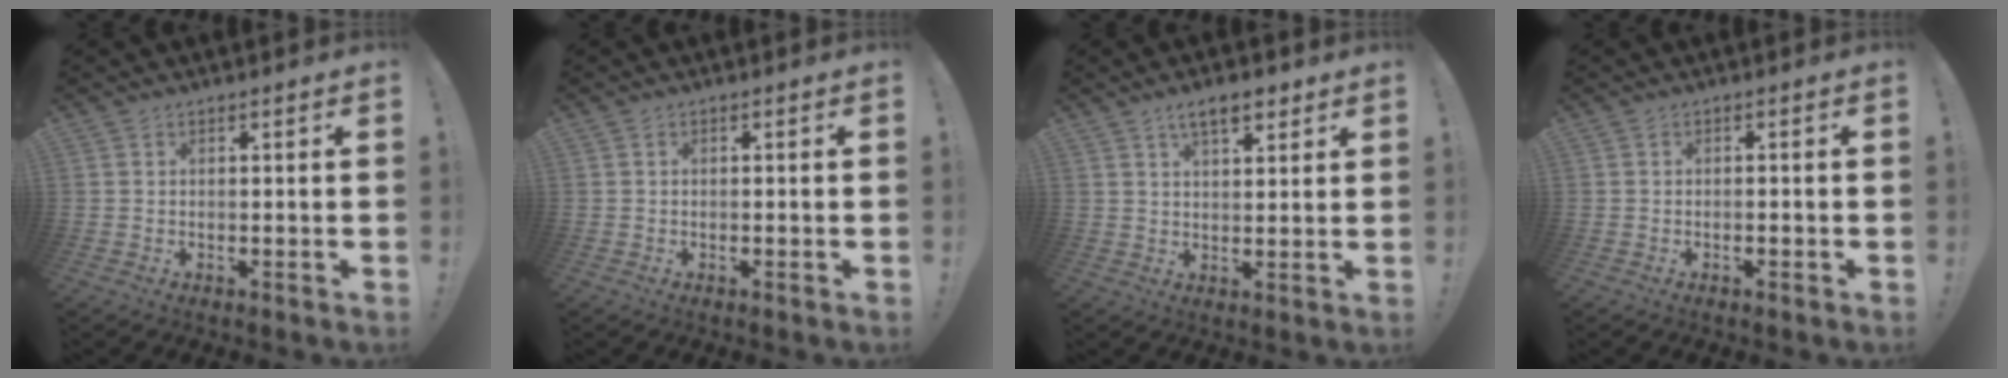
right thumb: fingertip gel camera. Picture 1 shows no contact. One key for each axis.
{"total": 0.0}
{"total": 6.7, "fx": 4.2, "fy": 2.8, "fz": 4.4, "tx": -0.065, "ty": -0.014, "tz": 0.073}
{"total": 0.7, "fx": -0.6, "fy": 0.0, "fz": 0.4, "tx": -0.011, "ty": 0.002, "tz": -0.010}